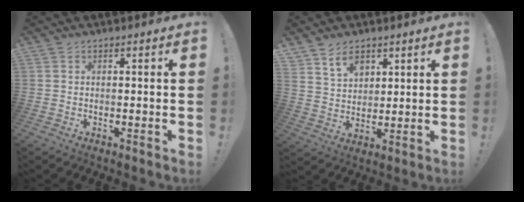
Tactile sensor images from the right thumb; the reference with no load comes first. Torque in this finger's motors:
{"motor_torque": [-0.04, -0.04, -0.29, 0.58, 0.10]}